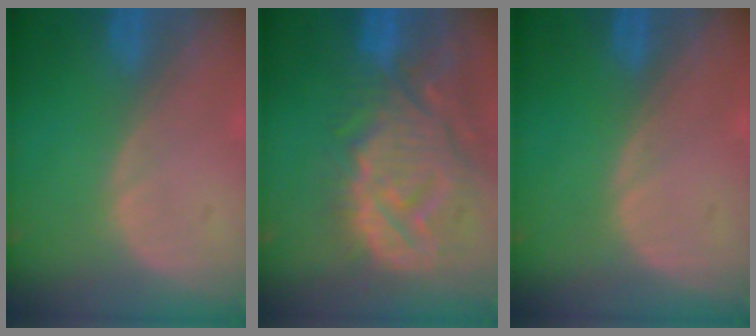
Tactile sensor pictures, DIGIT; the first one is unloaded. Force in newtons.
{"total": 14.2, "press": 12.3, "slide": 7.1}
{"total": 0.0}